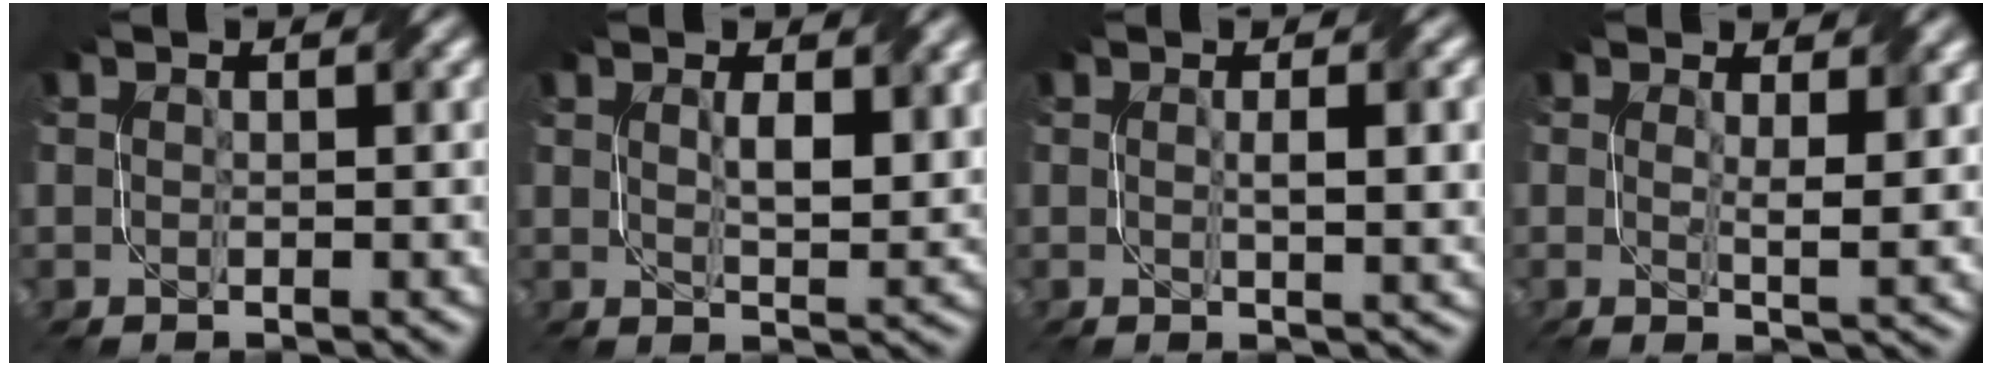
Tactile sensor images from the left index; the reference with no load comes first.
{"total": 3.3, "force": [1.2, 1.0, 2.9], "torque": [-0.059, -0.003, 0.026]}
{"total": 4.2, "force": [0.4, 0.9, 4.0], "torque": [-0.054, 0.006, 0.006]}
{"total": 3.6, "force": [1.2, 0.8, 3.3], "torque": [-0.054, -0.009, 0.022]}